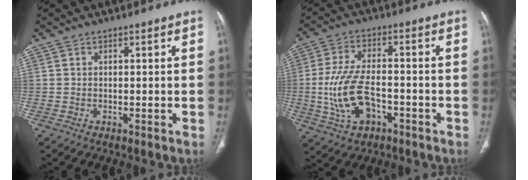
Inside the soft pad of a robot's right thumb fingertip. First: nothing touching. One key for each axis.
{"total": 11.8, "fx": -3.1, "fy": 6.4, "fz": 9.4, "tx": -0.195, "ty": 0.019, "tz": -0.051}